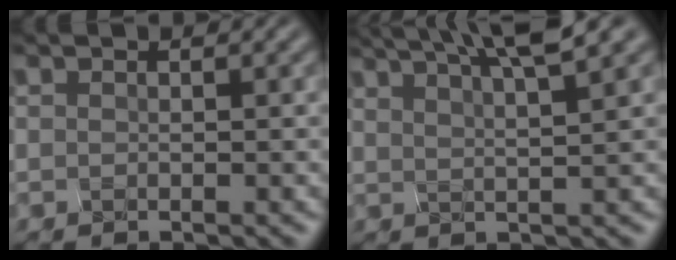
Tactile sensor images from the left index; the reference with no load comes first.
{"total": 6.7, "force": [4.8, 0.7, 4.6], "torque": [-0.058, 0.024, 0.065]}